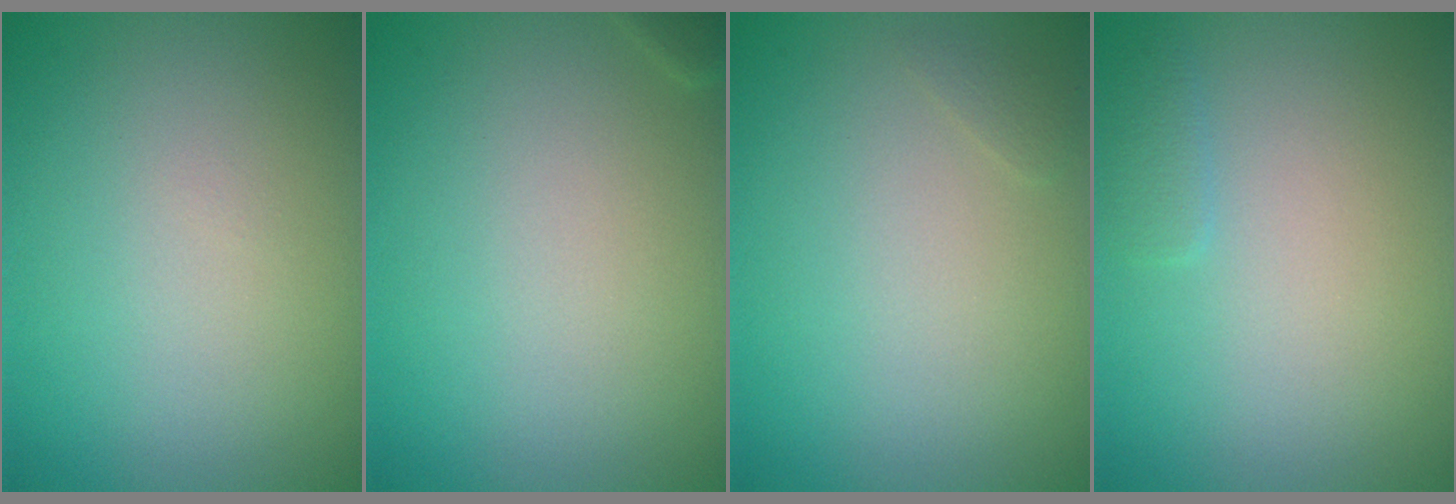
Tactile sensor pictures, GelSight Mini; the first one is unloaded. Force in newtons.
{"total": 0.6, "press": 0.6, "slide": 0.0}
{"total": 0.5, "press": 0.5, "slide": 0.0}
{"total": 0.9, "press": 0.9, "slide": 0.1}